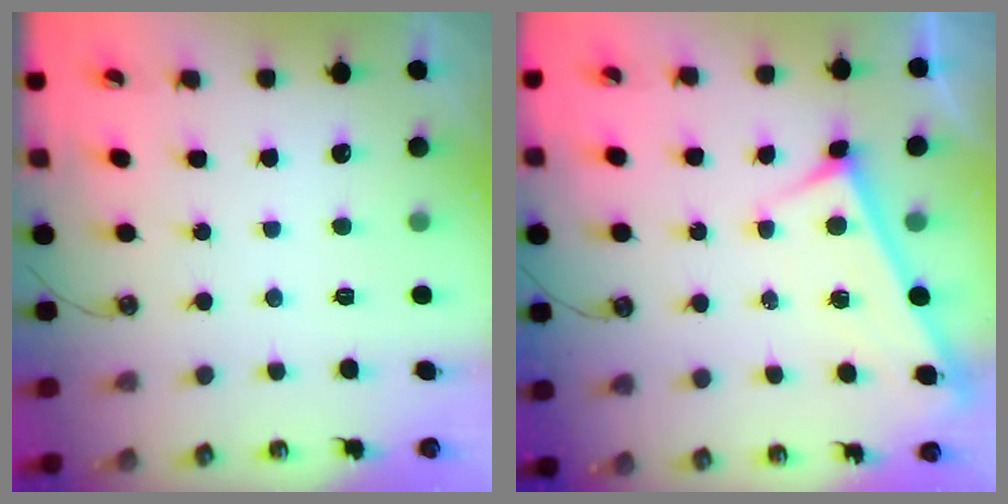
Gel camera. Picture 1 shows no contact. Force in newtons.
{"total": 3.1, "press": 3.1, "slide": 0.3}